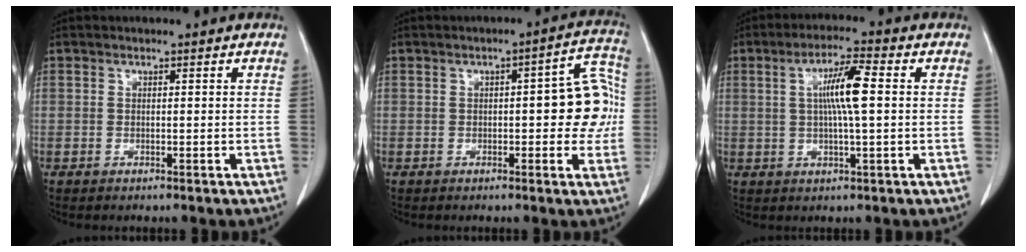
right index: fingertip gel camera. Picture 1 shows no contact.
{"total": 8.9, "force": [-0.2, 2.8, 8.5], "torque": [-0.092, 0.031, -0.003]}
{"total": 7.2, "force": [1.0, 0.3, 7.1], "torque": [-0.132, 0.004, 0.014]}